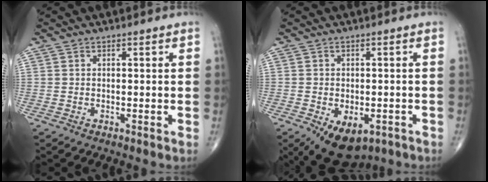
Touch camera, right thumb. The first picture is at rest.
{"total": 9.5, "force": [-4.9, 5.5, 6.0], "torque": [-0.080, 0.008, -0.062]}